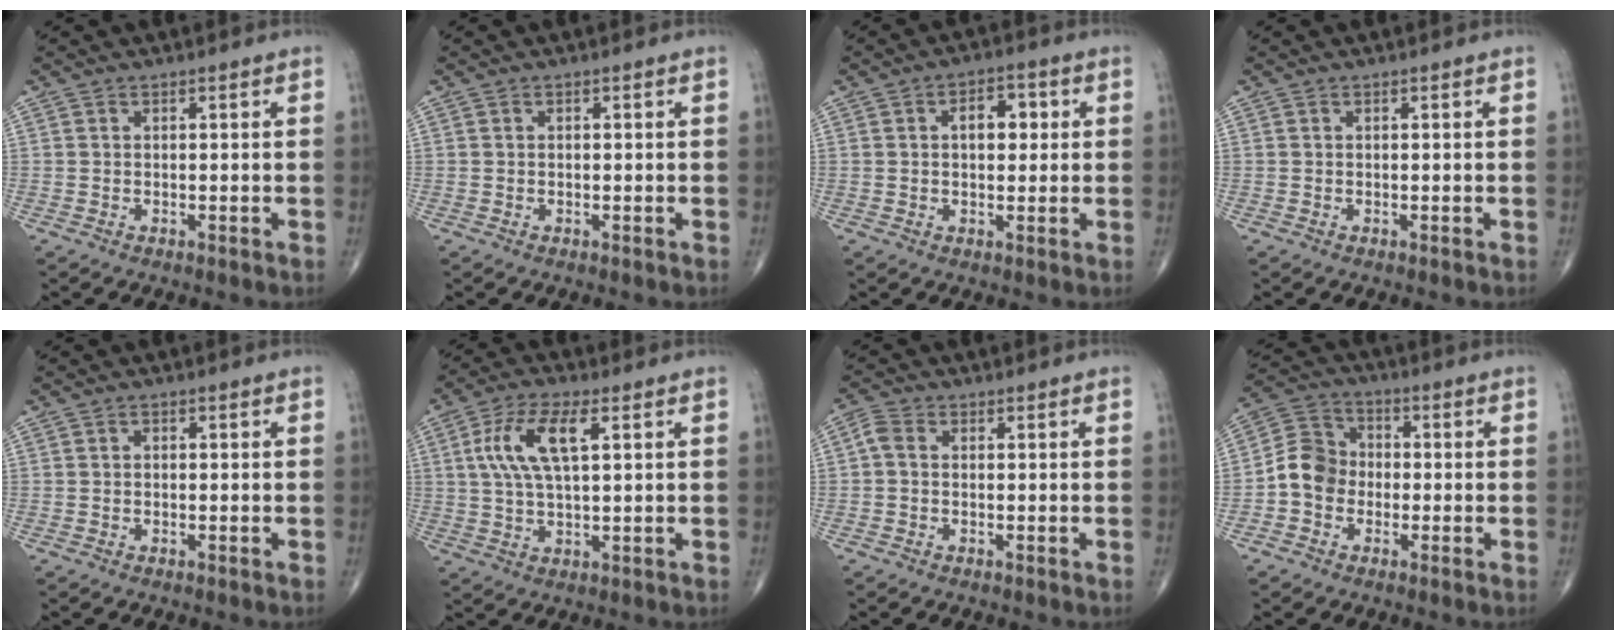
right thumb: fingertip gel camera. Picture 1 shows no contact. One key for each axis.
{"total": 0.0}
{"total": 6.0, "fx": 1.2, "fy": 3.6, "fz": 4.7, "tx": -0.050, "ty": 0.008, "tz": 0.013}
{"total": 0.0}
{"total": 0.8, "fx": 0.0, "fy": 0.6, "fz": 0.5, "tx": -0.007, "ty": 0.003, "tz": -0.001}
{"total": 10.1, "fx": 2.8, "fy": 3.9, "fz": 8.9, "tx": -0.188, "ty": 0.008, "tz": 0.055}
{"total": 2.6, "fx": -0.1, "fy": 1.8, "fz": 1.8, "tx": -0.039, "ty": 0.006, "tz": -0.011}
{"total": 7.8, "fx": -1.7, "fy": 6.7, "fz": 3.7, "tx": -0.050, "ty": 0.032, "tz": -0.047}